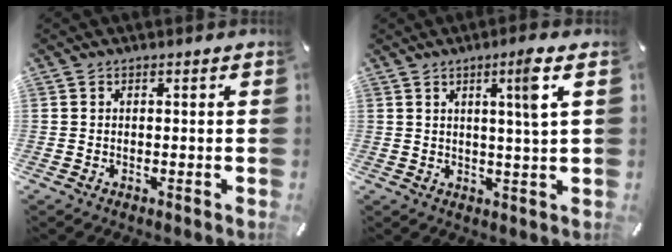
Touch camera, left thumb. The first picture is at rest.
{"total": 6.3, "force": [2.7, -0.3, 5.7], "torque": [-0.101, -0.009, 0.036]}